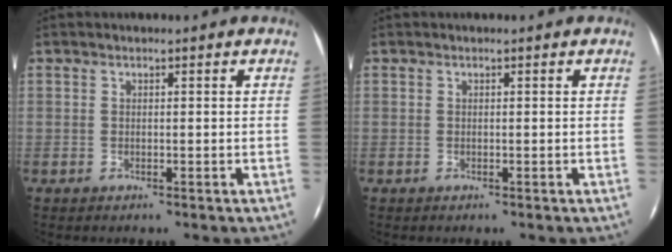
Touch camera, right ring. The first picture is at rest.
{"total": 0.0}